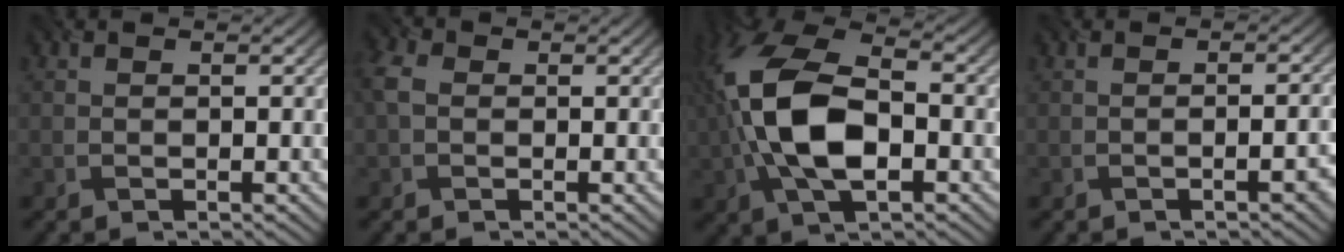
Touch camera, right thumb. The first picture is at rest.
{"total": 3.1, "force": [0.1, 2.4, 2.0], "torque": [-0.056, 0.006, -0.008]}
{"total": 13.1, "force": [-1.5, 7.1, 10.9], "torque": [-0.243, 0.006, -0.037]}
{"total": 2.9, "force": [-1.0, 0.7, 2.6], "torque": [-0.030, 0.010, -0.017]}